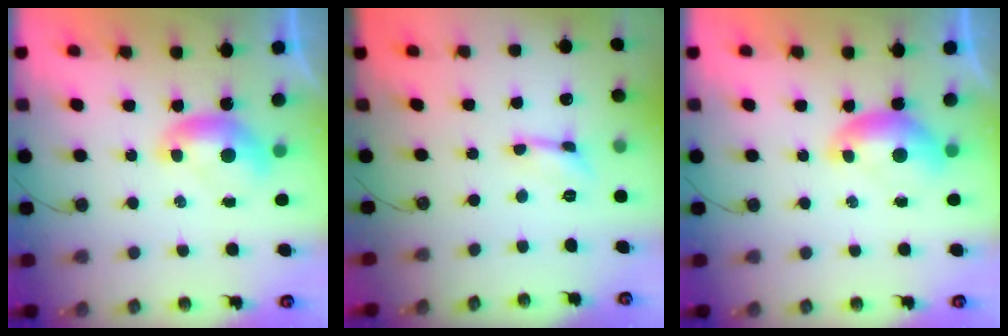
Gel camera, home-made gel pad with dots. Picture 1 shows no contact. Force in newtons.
{"total": 0.0}
{"total": 0.6, "press": 0.5, "slide": 0.3}